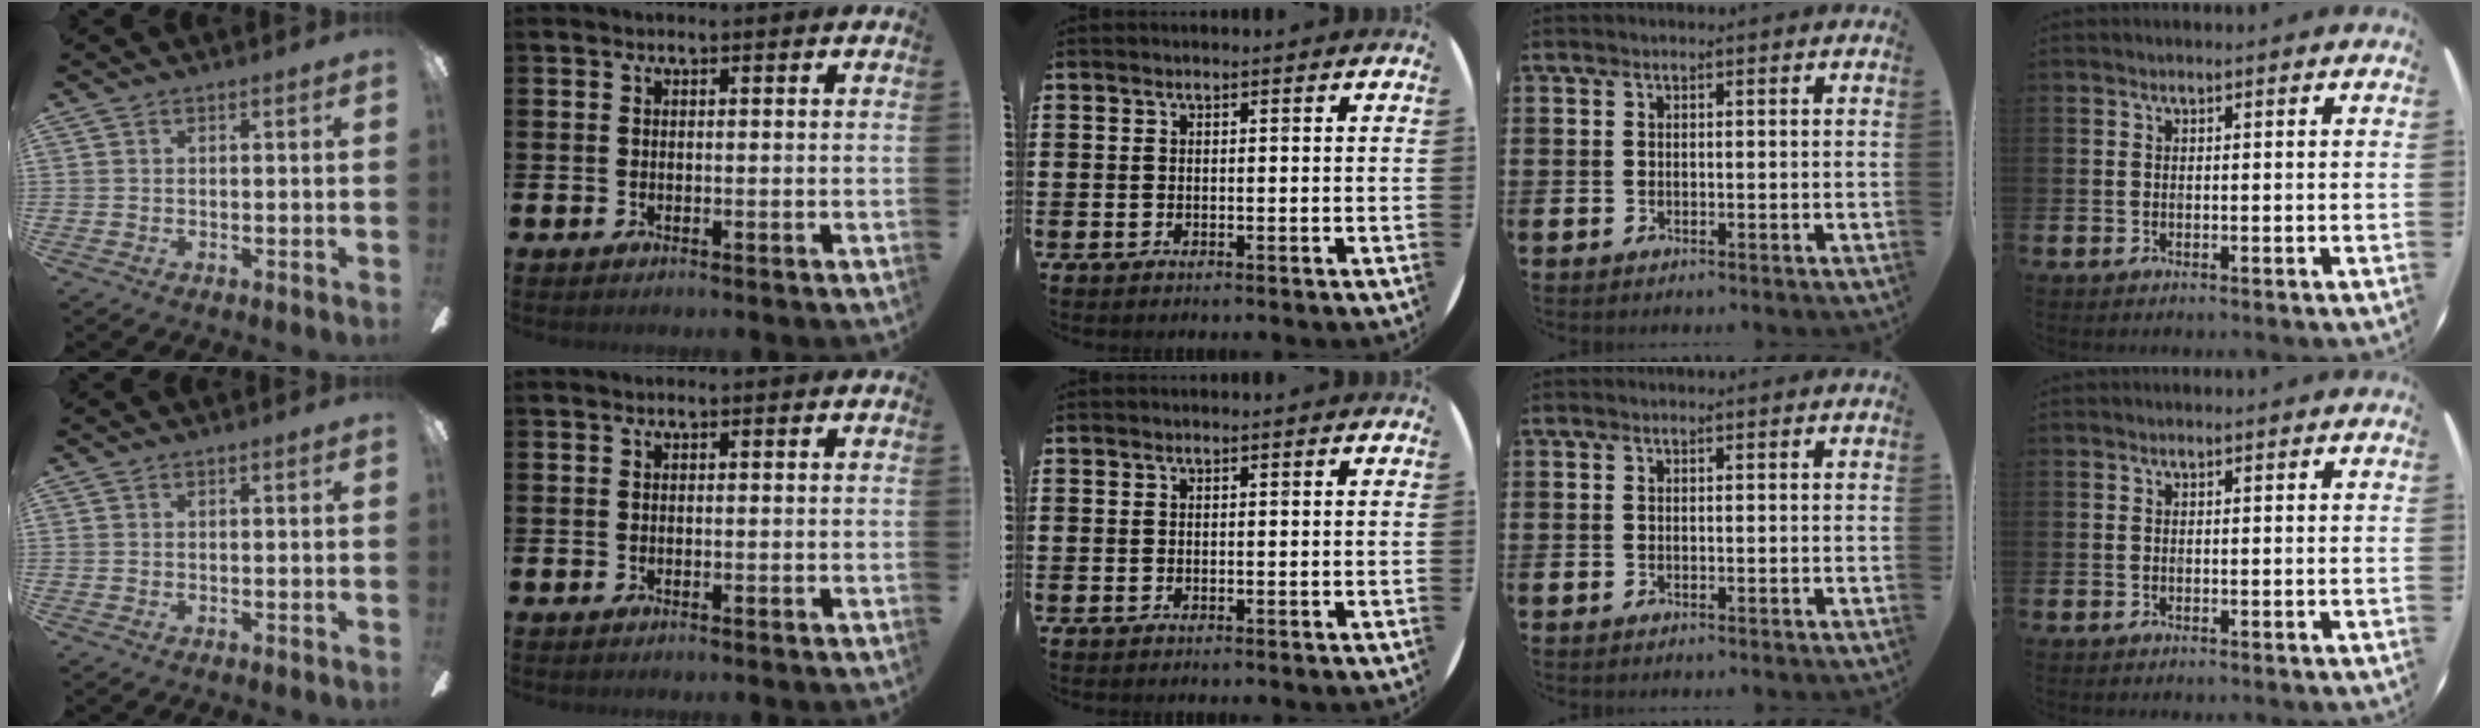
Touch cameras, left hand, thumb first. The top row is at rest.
{}